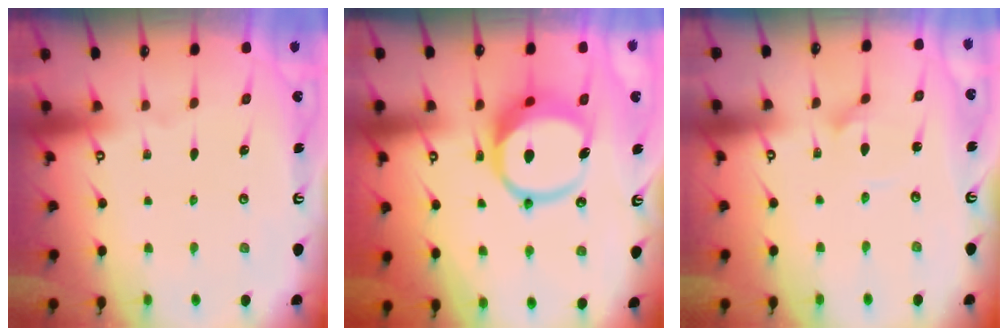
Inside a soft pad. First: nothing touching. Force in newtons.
{"total": 11.7, "press": 11.6, "slide": 1.5}
{"total": 1.6, "press": 1.6, "slide": 0.2}